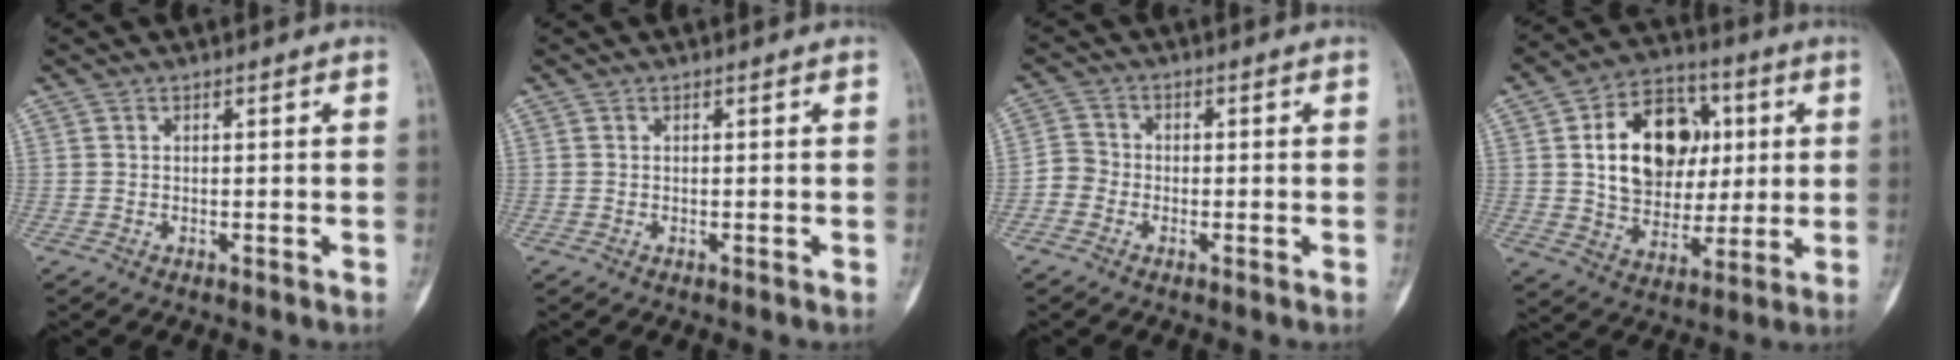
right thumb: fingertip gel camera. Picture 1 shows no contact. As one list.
[{"total": 0.0}, {"total": 3.2, "force": [-1.5, 2.7, 0.9], "torque": [-0.005, 0.009, -0.042]}, {"total": 18.3, "force": [3.9, 13.2, 12.0], "torque": [-0.149, 0.004, 0.067]}]